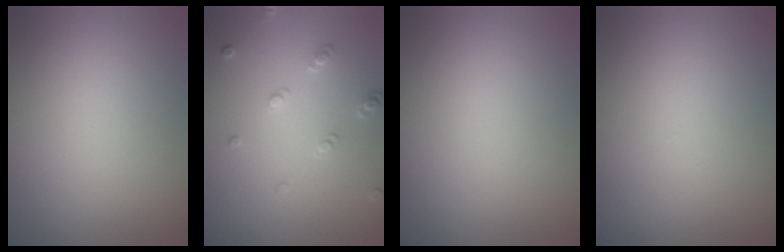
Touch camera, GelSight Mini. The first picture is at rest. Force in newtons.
{"total": 1.9, "press": 1.8, "slide": 0.5}
{"total": 0.0}
{"total": 0.0}